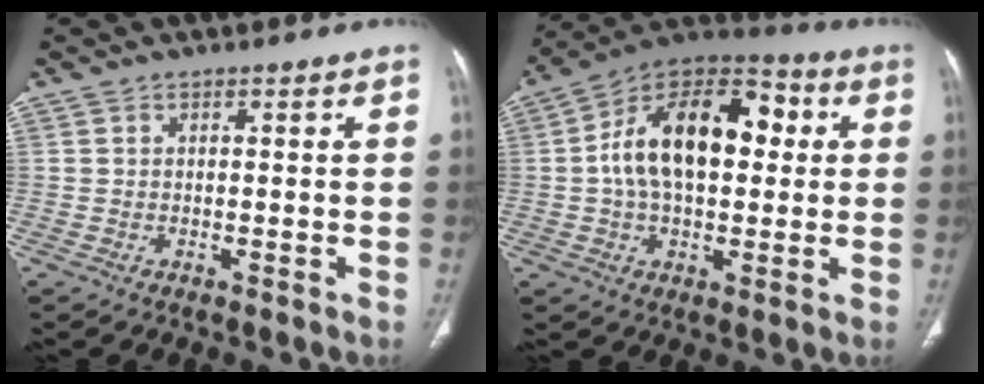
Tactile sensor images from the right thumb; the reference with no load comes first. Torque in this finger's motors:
{"motor_torque": [1.64, 3.37, 1.25, -0.48, 0.20]}